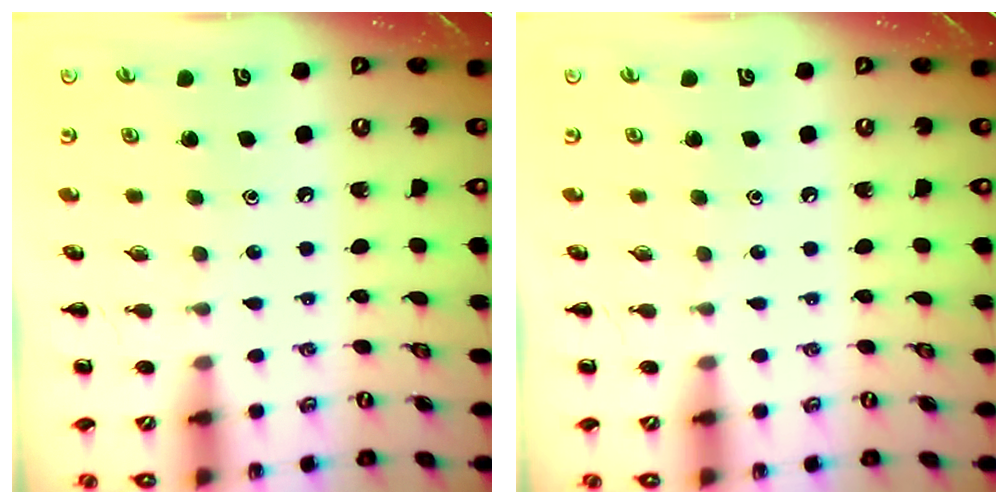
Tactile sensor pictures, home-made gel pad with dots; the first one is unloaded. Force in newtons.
{"total": 0.0}